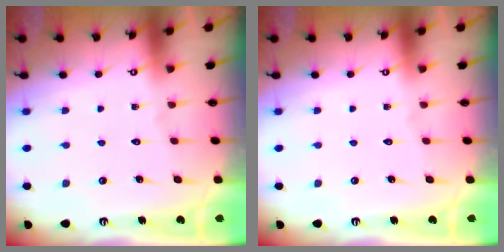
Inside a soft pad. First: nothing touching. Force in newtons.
{"total": 0.0}